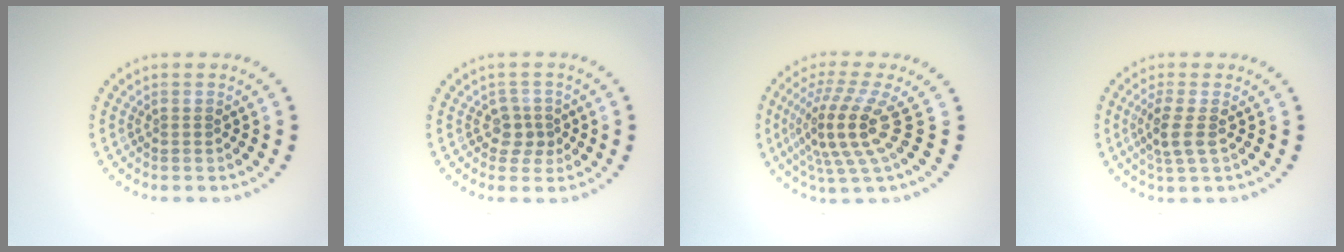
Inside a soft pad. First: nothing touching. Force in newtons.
{"total": 1.9, "press": 1.6, "slide": 1.1}
{"total": 4.9, "press": 3.5, "slide": 3.4}
{"total": 2.4, "press": 2.0, "slide": 1.3}